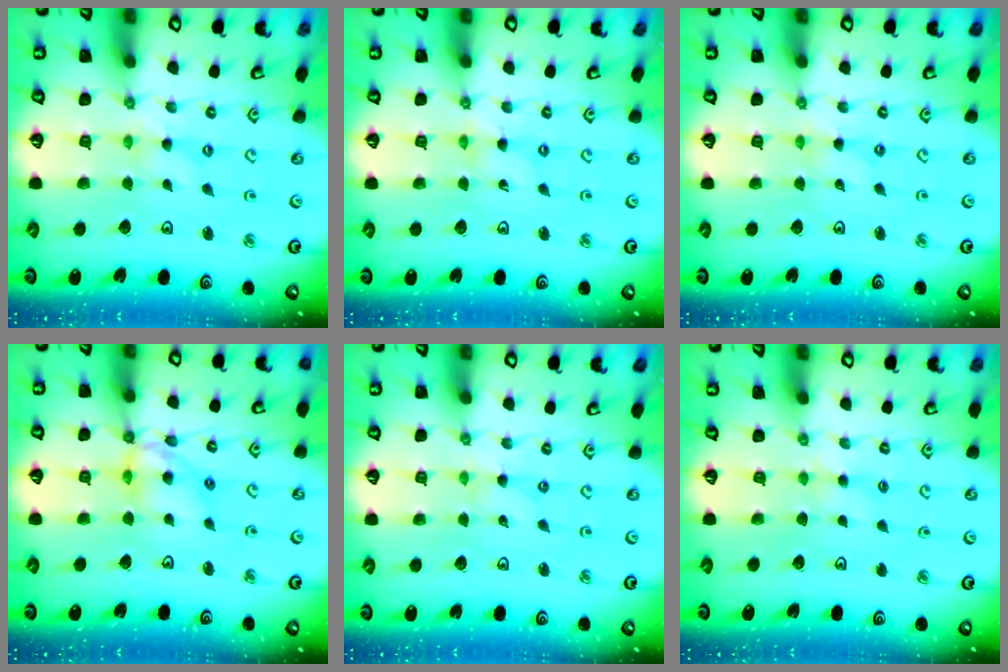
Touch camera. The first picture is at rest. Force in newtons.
{"total": 0.7, "press": 0.6, "slide": 0.2}
{"total": 0.0}
{"total": 12.4, "press": 12.4, "slide": 1.1}
{"total": 0.0}
{"total": 3.1, "press": 3.0, "slide": 0.5}